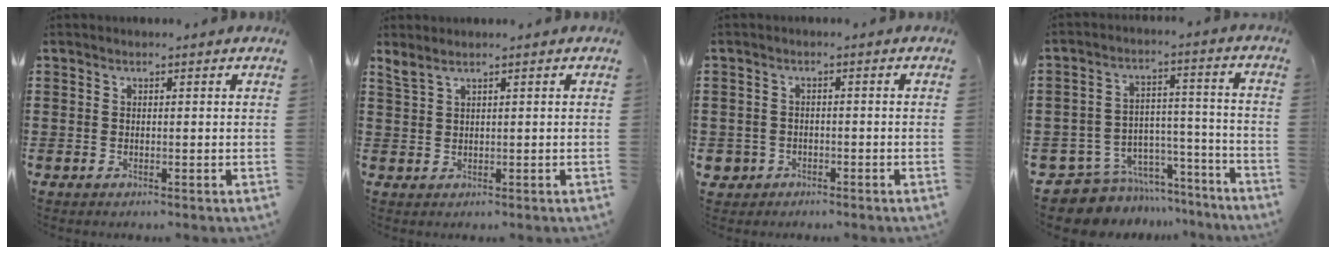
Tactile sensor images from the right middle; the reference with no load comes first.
{"total": 1.6, "force": [1.3, 0.4, 0.9], "torque": [-0.023, 0.001, 0.025]}
{"total": 2.0, "force": [-1.2, 1.5, 0.3], "torque": [-0.018, -0.001, -0.031]}
{"total": 8.2, "force": [-7.2, 3.7, 0.9], "torque": [-0.024, 0.019, -0.137]}